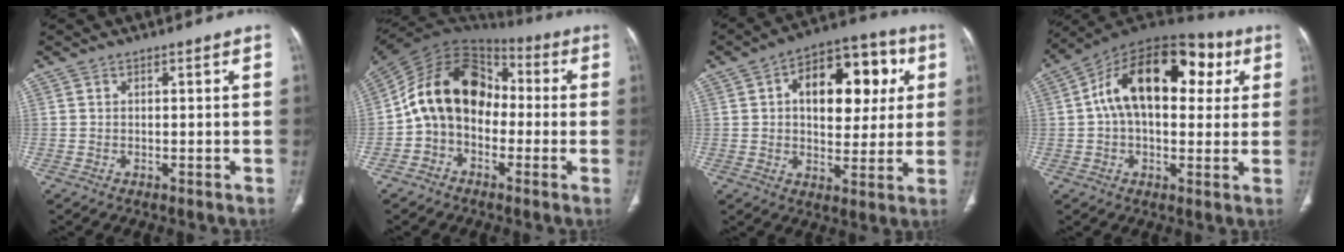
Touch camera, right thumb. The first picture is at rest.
{"total": 15.9, "force": [-1.2, 11.9, 10.5], "torque": [-0.161, 0.058, -0.034]}
{"total": 18.1, "force": [4.5, 10.6, 14.0], "torque": [-0.147, 0.016, 0.064]}
{"total": 21.6, "force": [5.2, 12.7, 16.7], "torque": [-0.238, 0.035, 0.070]}